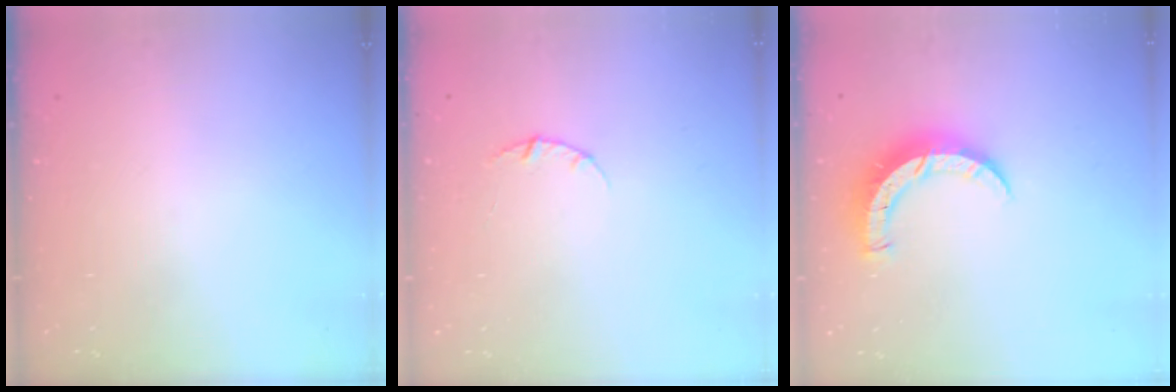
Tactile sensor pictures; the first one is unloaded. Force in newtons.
{"total": 2.8, "press": 2.8, "slide": 0.4}
{"total": 8.7, "press": 8.6, "slide": 0.9}